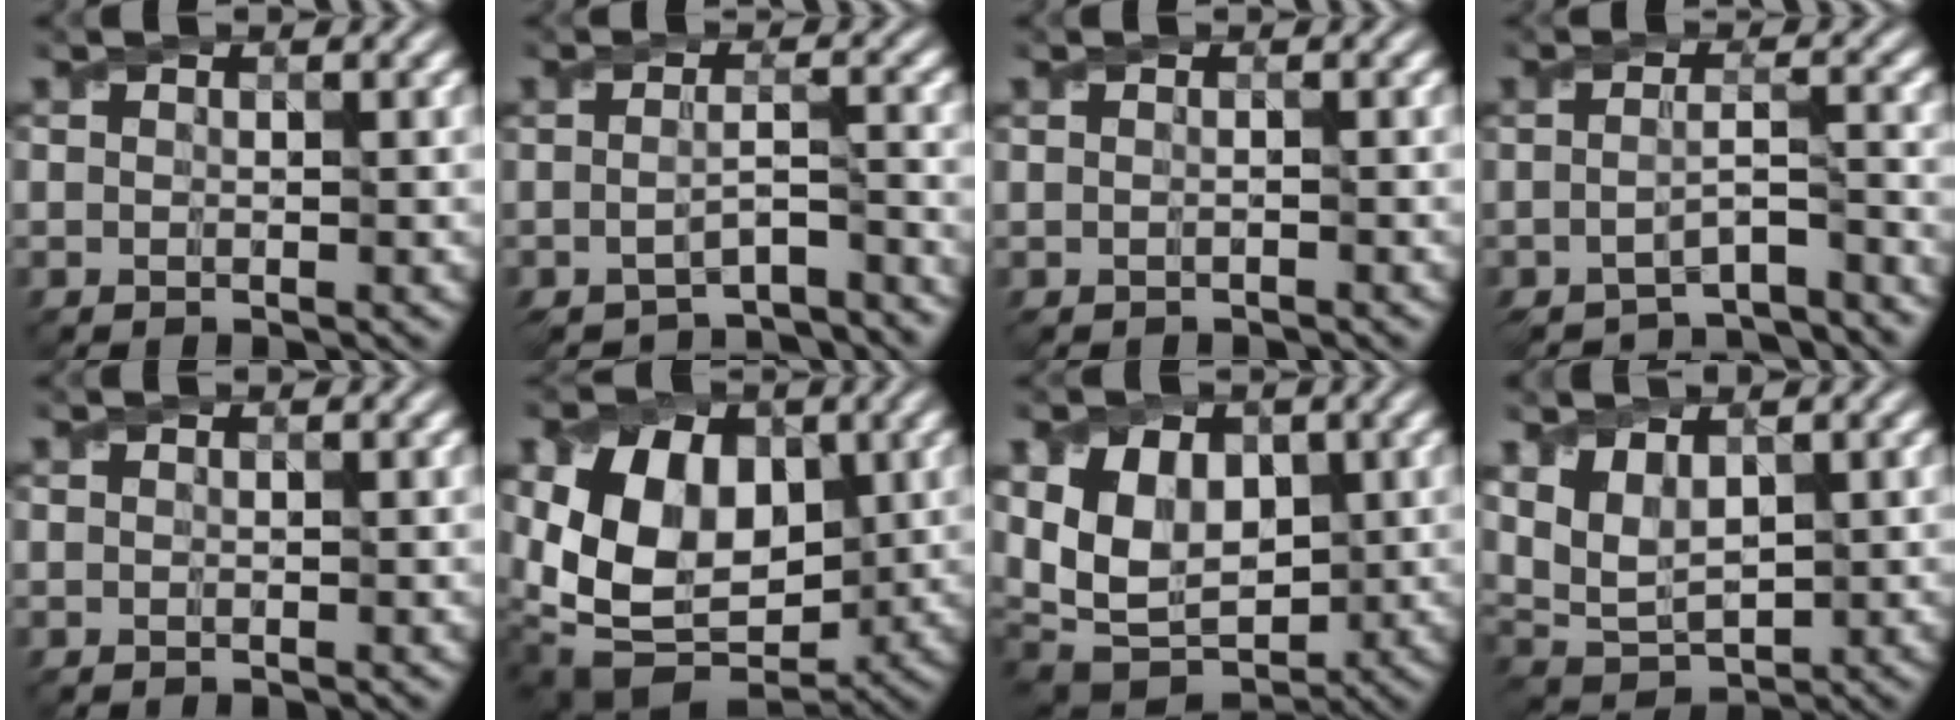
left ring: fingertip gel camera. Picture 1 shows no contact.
{"total": 5.1, "force": [-4.3, 0.9, 2.6], "torque": [-0.048, -0.015, -0.063]}
{"total": 0.5, "force": [-0.4, 0.1, 0.4], "torque": [-0.012, -0.008, -0.013]}
{"total": 5.4, "force": [-4.7, 0.9, 2.6], "torque": [-0.044, -0.010, -0.070]}
{"total": 0.0}
{"total": 10.5, "force": [0.7, 7.5, 7.3], "torque": [-0.131, -0.007, 0.006]}
{"total": 8.6, "force": [1.2, 5.9, 6.0], "torque": [-0.122, -0.002, 0.016]}
{"total": 4.5, "force": [1.7, 2.5, 3.4], "torque": [-0.079, -0.003, 0.036]}